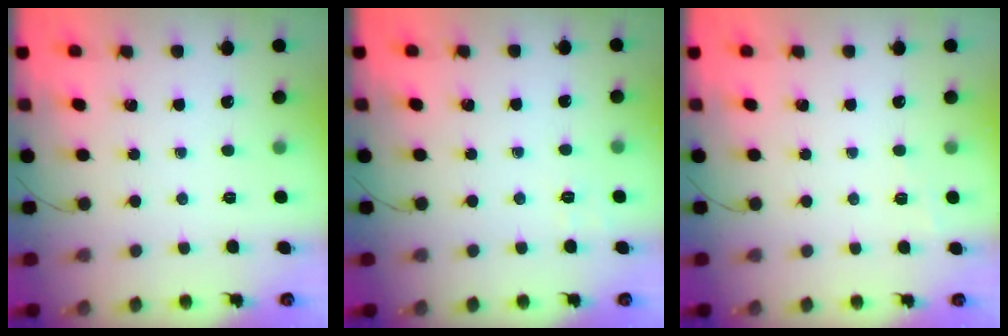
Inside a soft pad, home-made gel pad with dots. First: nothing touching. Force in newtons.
{"total": 1.8, "press": 0.9, "slide": 1.6}
{"total": 5.5, "press": 5.3, "slide": 1.4}